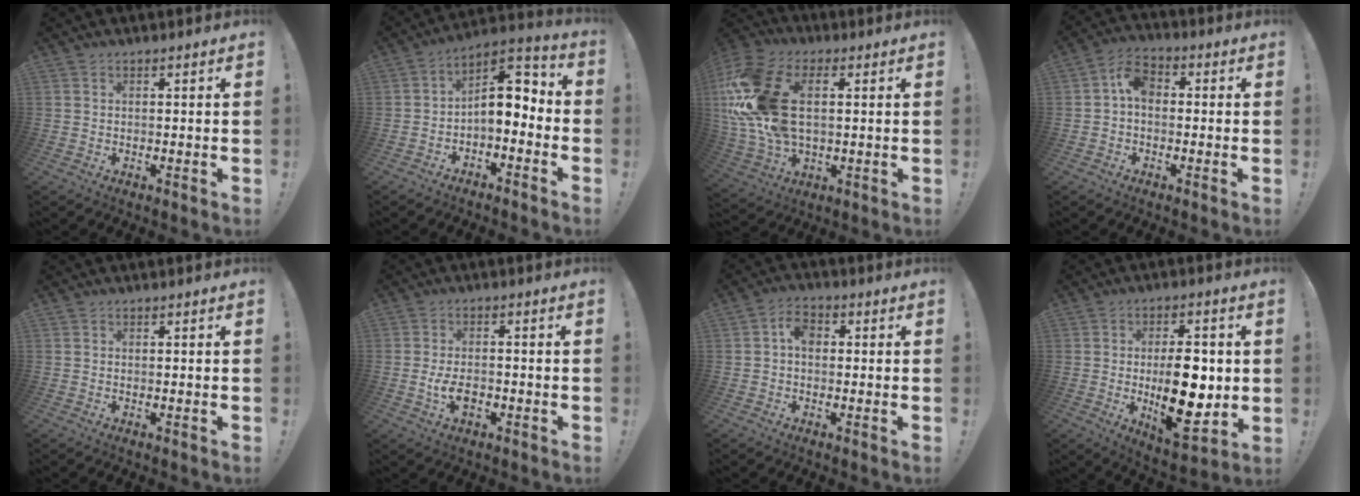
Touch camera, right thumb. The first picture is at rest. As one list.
[{"total": 8.0, "force": [0.0, 5.5, 5.8], "torque": [-0.064, -0.006, 0.007]}, {"total": 21.6, "force": [3.5, 13.7, 16.3], "torque": [-0.321, -0.005, 0.067]}, {"total": 6.4, "force": [0.1, 4.5, 4.5], "torque": [-0.080, 0.018, 0.005]}, {"total": 0.0}, {"total": 5.2, "force": [-1.9, 2.7, 4.0], "torque": [-0.065, 0.004, -0.034]}, {"total": 5.0, "force": [0.3, 3.5, 3.6], "torque": [-0.055, 0.008, 0.004]}, {"total": 18.2, "force": [-1.0, 8.9, 15.9], "torque": [-0.243, -0.012, -0.011]}]